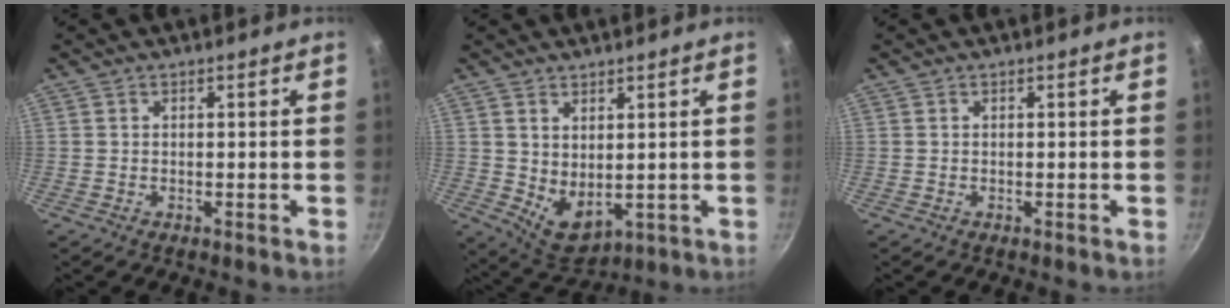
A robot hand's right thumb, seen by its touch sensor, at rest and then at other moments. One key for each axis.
{"total": 5.4, "fx": 1.2, "fy": 3.4, "fz": 4.1, "tx": -0.061, "ty": -0.026, "tz": 0.032}
{"total": 0.0}